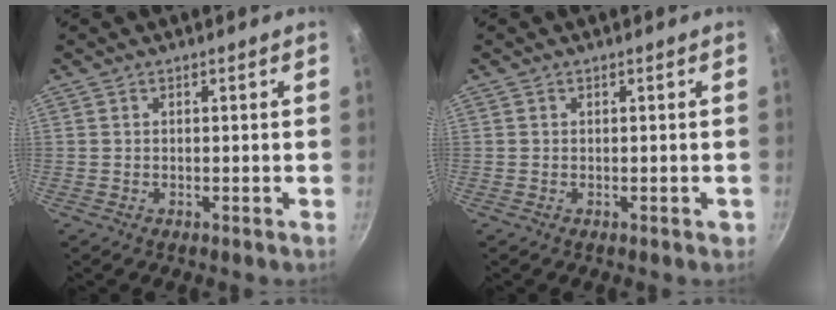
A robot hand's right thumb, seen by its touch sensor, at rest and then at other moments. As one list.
[{"total": 0.6, "force": [-0.1, 0.5, 0.4], "torque": [0.002, 0.002, -0.002]}]